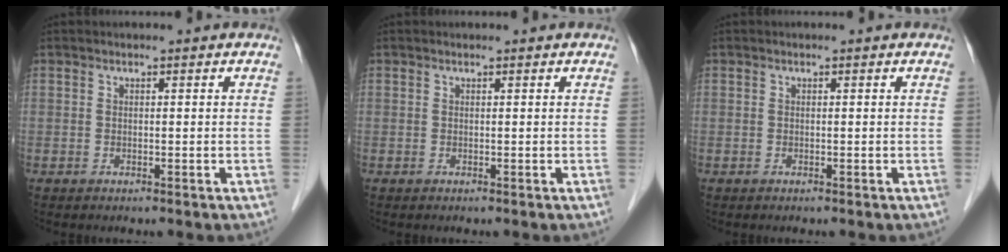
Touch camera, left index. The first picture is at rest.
{"total": 0.0}
{"total": 0.0}